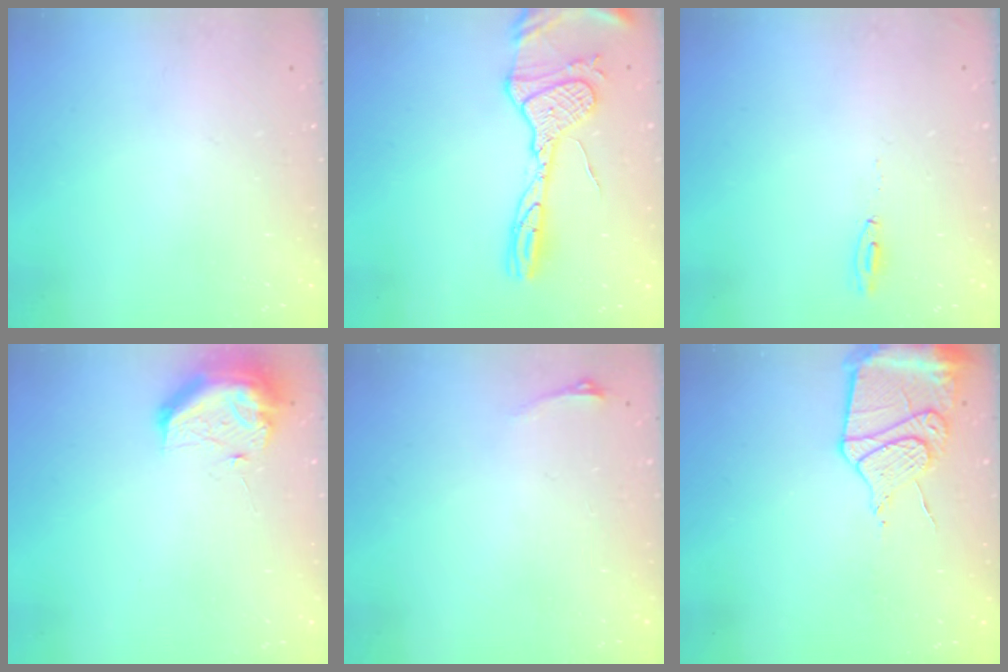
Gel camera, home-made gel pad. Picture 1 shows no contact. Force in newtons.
{"total": 17.0, "press": 17.0, "slide": 1.6}
{"total": 16.2, "press": 5.8, "slide": 15.1}
{"total": 11.1, "press": 11.0, "slide": 1.2}
{"total": 2.9, "press": 2.6, "slide": 1.5}
{"total": 13.2, "press": 13.1, "slide": 1.7}